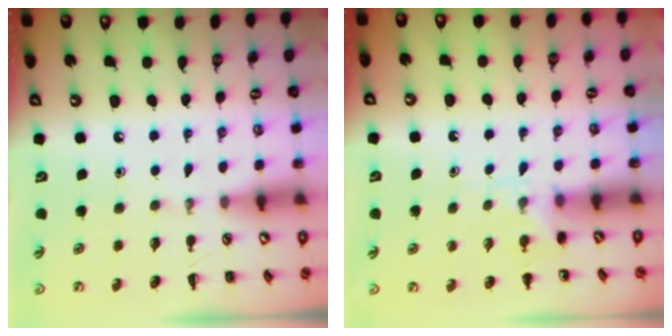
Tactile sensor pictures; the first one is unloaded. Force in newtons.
{"total": 4.1, "press": 3.8, "slide": 1.7}